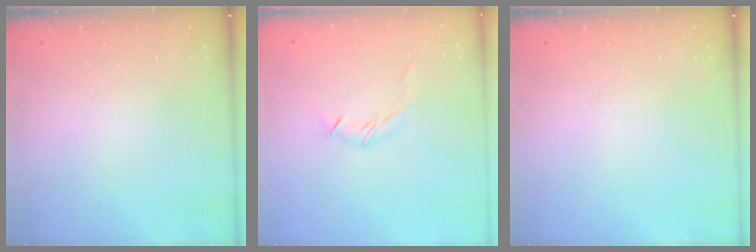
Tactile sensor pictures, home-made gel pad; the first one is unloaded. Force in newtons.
{"total": 5.7, "press": 5.6, "slide": 0.7}
{"total": 0.0}